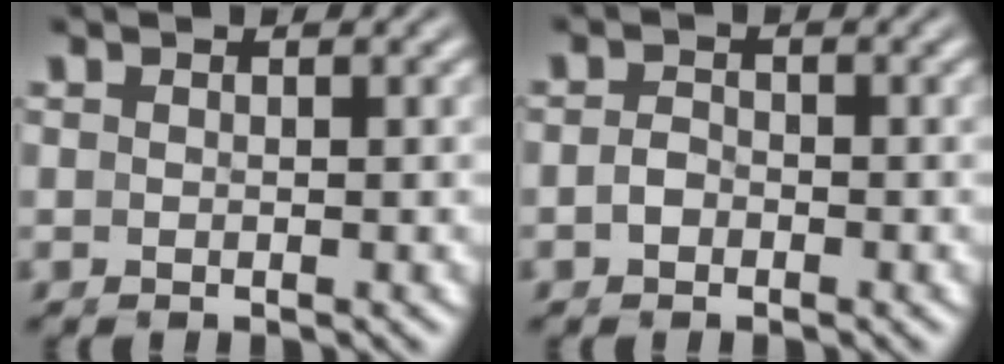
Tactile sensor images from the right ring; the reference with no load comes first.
{"total": 1.1, "force": [-0.7, 0.7, 0.4], "torque": [-0.015, -0.007, -0.010]}